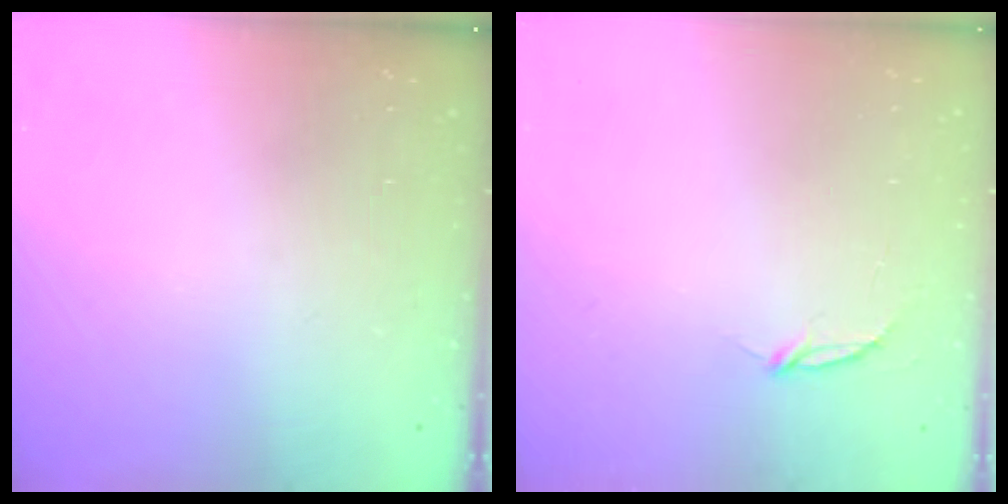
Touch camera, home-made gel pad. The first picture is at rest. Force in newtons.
{"total": 2.8, "press": 2.8, "slide": 0.3}